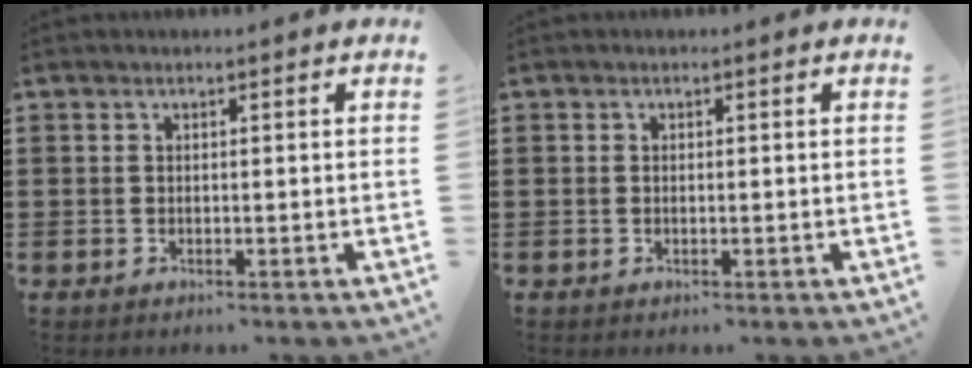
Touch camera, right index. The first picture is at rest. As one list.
[{"total": 0.0}]